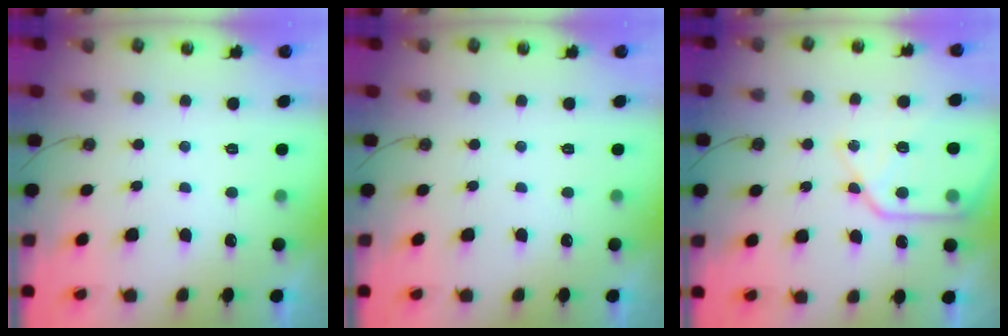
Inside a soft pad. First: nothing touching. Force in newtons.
{"total": 0.0}
{"total": 14.2, "press": 14.2, "slide": 1.6}